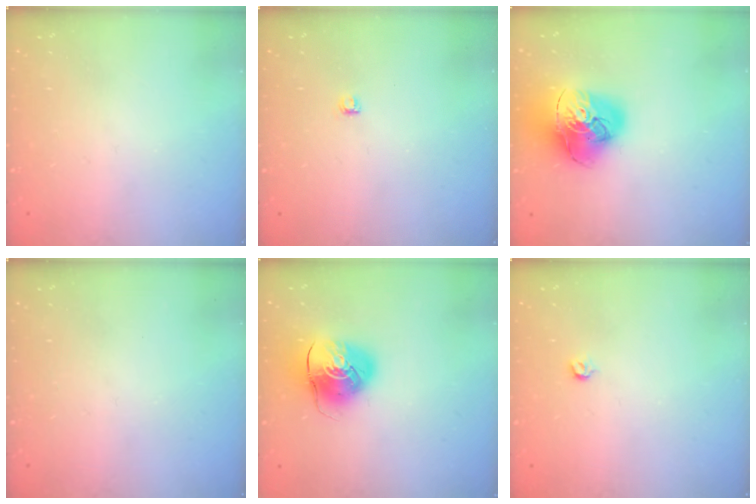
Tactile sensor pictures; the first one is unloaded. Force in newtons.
{"total": 2.8, "press": 2.8, "slide": 0.4}
{"total": 18.6, "press": 18.5, "slide": 2.0}
{"total": 0.0}
{"total": 9.7, "press": 9.6, "slide": 1.2}
{"total": 3.6, "press": 3.6, "slide": 0.7}